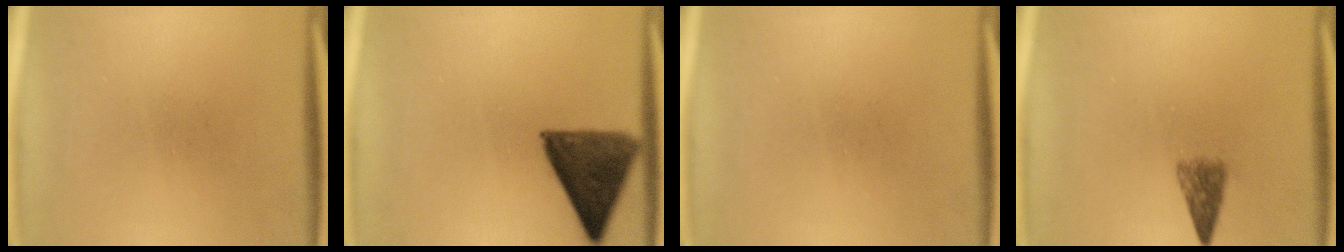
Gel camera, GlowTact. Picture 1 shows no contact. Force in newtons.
{"total": 11.1}
{"total": 0.0}
{"total": 2.9}